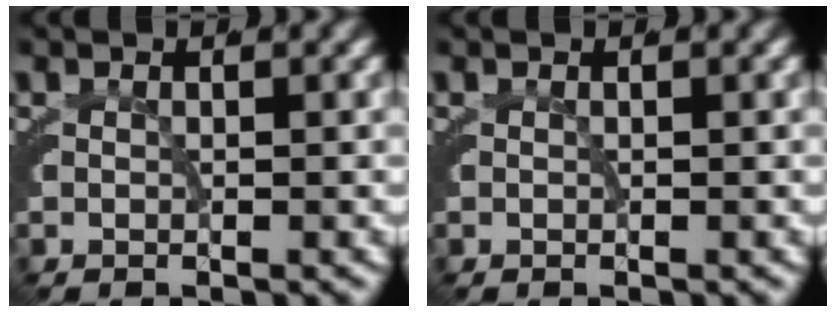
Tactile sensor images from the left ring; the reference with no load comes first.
{"total": 0.0}